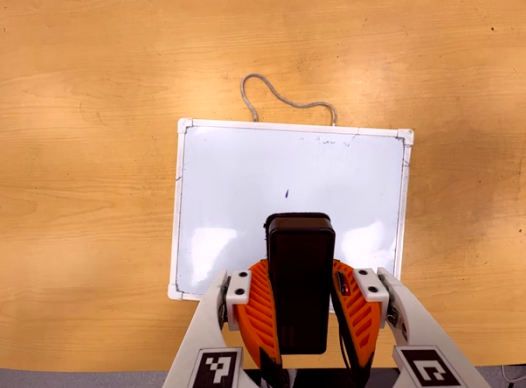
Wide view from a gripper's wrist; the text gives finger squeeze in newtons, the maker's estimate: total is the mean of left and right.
{"total": 6.3, "left": 5.3, "right": 7.3}